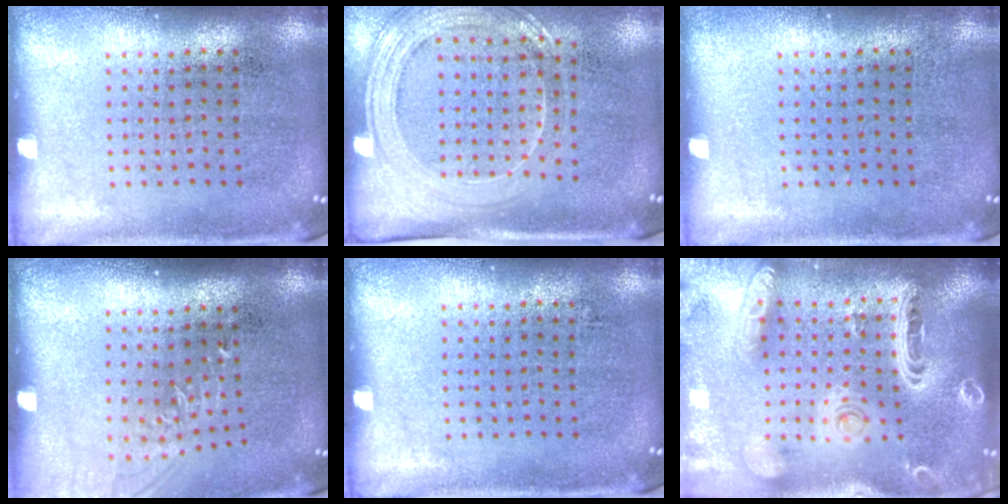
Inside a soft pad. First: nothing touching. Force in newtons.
{"total": 1.9, "press": 1.7, "slide": 0.8}
{"total": 0.0}
{"total": 1.2, "press": 1.0, "slide": 0.7}
{"total": 0.0}
{"total": 3.7, "press": 2.9, "slide": 2.3}